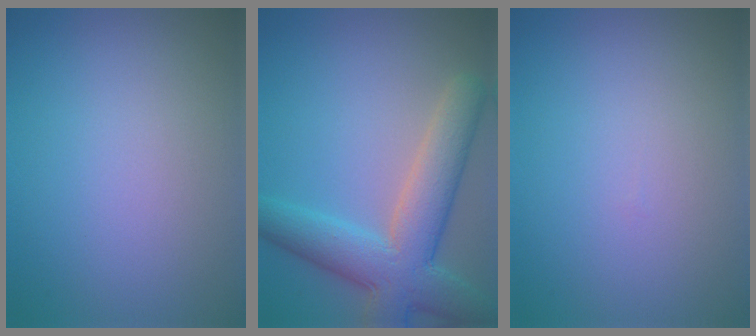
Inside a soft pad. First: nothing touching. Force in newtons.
{"total": 7.6, "press": 7.6, "slide": 0.5}
{"total": 0.0}